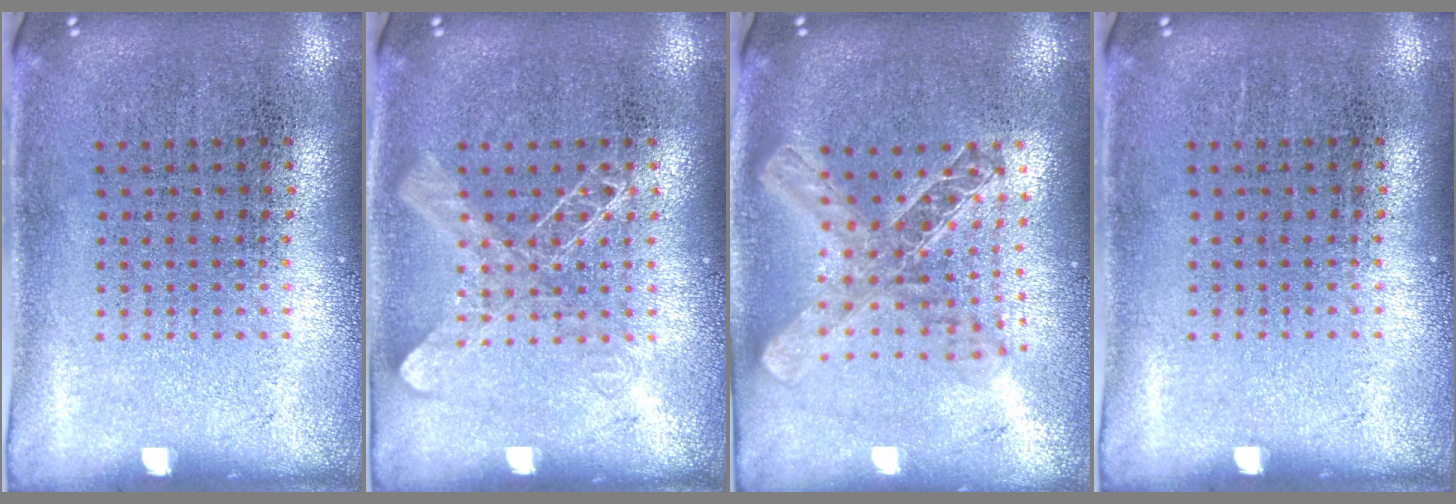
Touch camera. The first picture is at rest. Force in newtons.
{"total": 1.7, "press": 1.7, "slide": 0.4}
{"total": 2.1, "press": 1.7, "slide": 1.1}
{"total": 0.0}